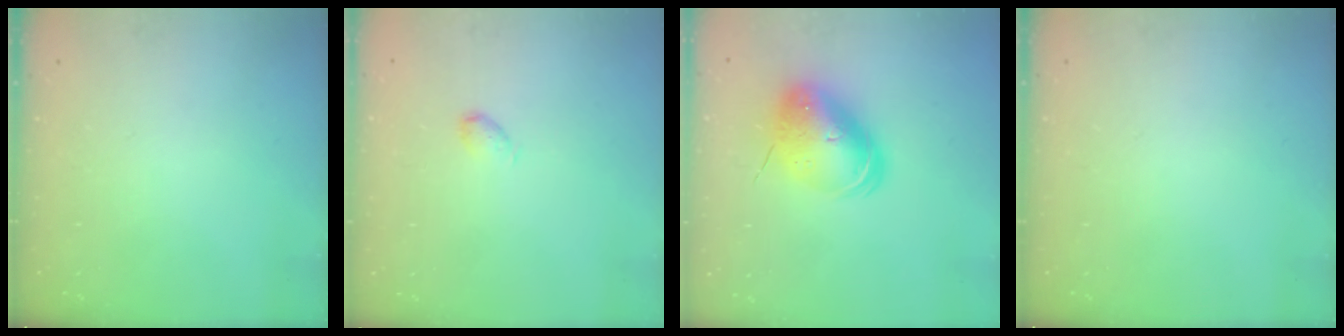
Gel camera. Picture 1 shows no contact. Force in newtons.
{"total": 3.8, "press": 3.8, "slide": 0.7}
{"total": 10.9, "press": 10.7, "slide": 2.0}
{"total": 0.0}